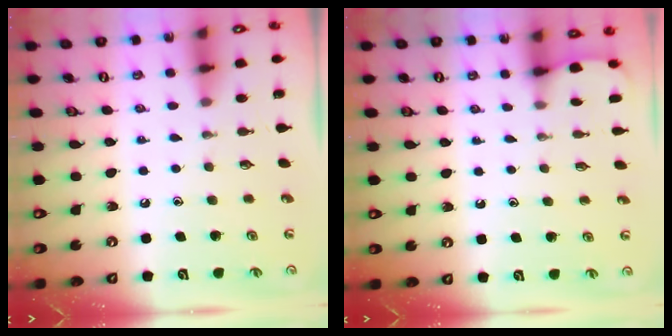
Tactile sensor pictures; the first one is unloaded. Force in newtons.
{"total": 1.3, "press": 1.3, "slide": 0.1}